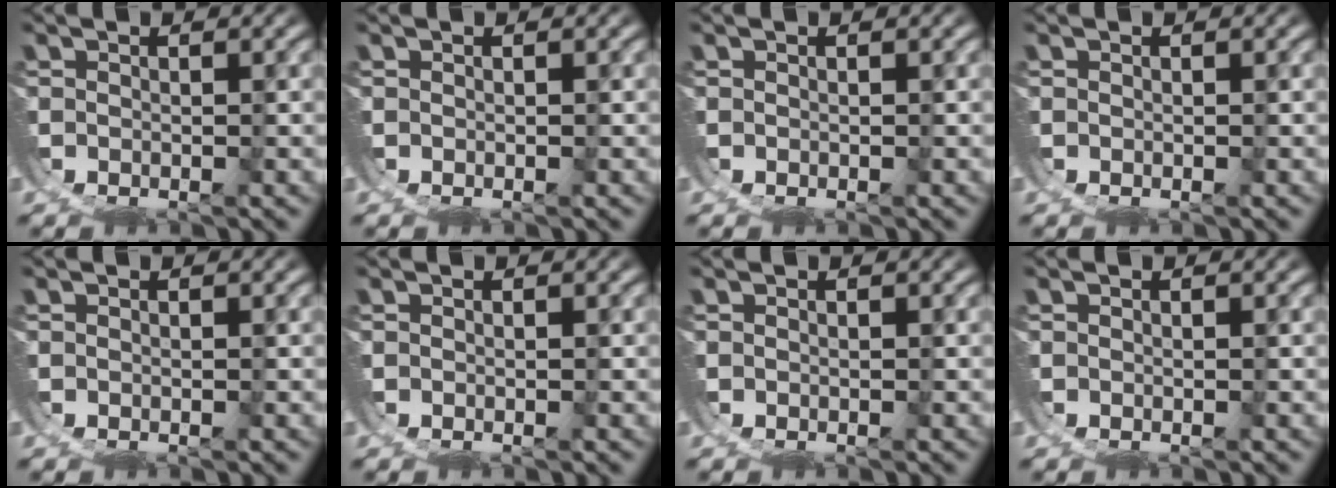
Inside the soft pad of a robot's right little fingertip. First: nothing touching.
{"total": 0.0}
{"total": 0.0}
{"total": 0.0}
{"total": 0.0}
{"total": 0.0}
{"total": 0.0}
{"total": 0.0}